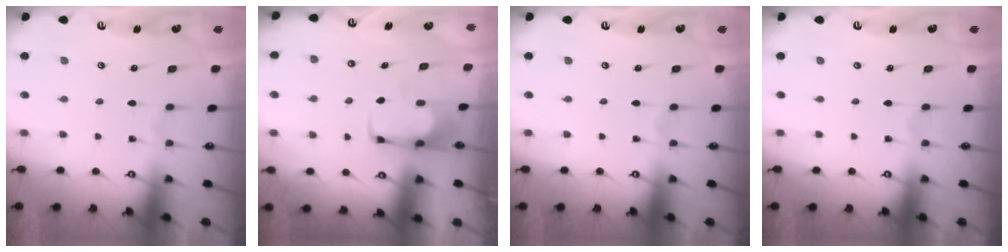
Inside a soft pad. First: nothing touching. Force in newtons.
{"total": 1.6, "press": 1.6, "slide": 0.2}
{"total": 0.0}
{"total": 0.0}